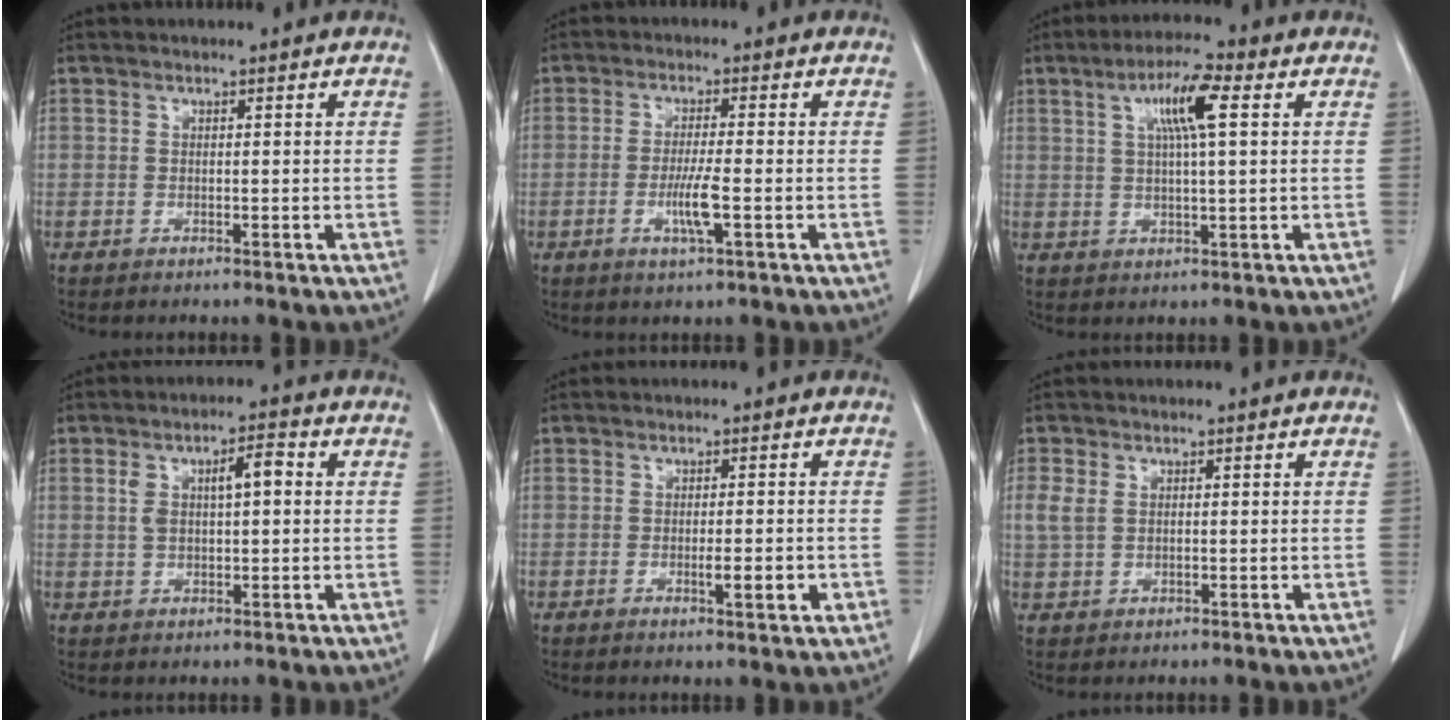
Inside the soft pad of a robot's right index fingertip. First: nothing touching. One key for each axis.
{"total": 4.8, "fx": -1.5, "fy": 0.0, "fz": 4.6, "tx": -0.089, "ty": -0.009, "tz": -0.029}
{"total": 7.5, "fx": 2.5, "fy": 0.8, "fz": 7.0, "tx": -0.128, "ty": 0.012, "tz": 0.043}
{"total": 5.7, "fx": 1.1, "fy": 2.0, "fz": 5.2, "tx": -0.099, "ty": 0.023, "tz": 0.023}
{"total": 3.5, "fx": -1.1, "fy": 0.6, "fz": 3.3, "tx": -0.052, "ty": -0.003, "tz": -0.014}
{"total": 3.1, "fx": 0.5, "fy": 2.2, "fz": 2.2, "tx": -0.063, "ty": 0.012, "tz": 0.013}